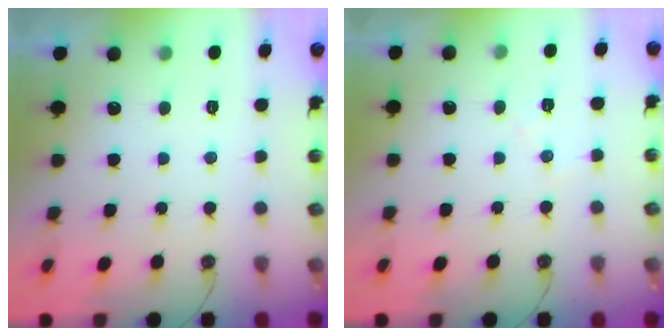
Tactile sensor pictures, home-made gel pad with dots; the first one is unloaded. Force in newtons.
{"total": 4.4, "press": 4.3, "slide": 0.7}